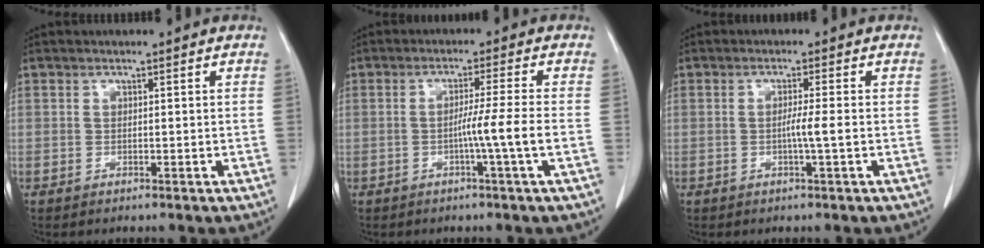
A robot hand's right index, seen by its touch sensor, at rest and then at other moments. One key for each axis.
{"total": 5.3, "fx": -1.4, "fy": -1.8, "fz": 4.8, "tx": -0.076, "ty": -0.005, "tz": -0.023}
{"total": 2.6, "fx": -0.5, "fy": -0.6, "fz": 2.5, "tx": -0.041, "ty": -0.001, "tz": -0.010}